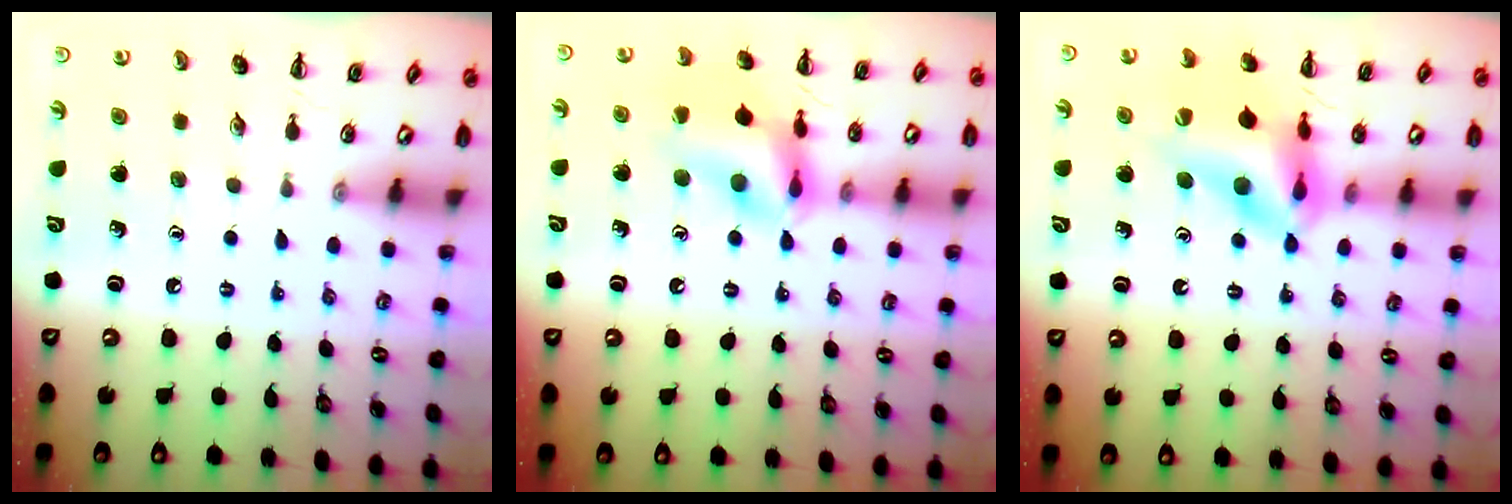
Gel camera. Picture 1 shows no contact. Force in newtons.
{"total": 13.1, "press": 13.0, "slide": 1.8}
{"total": 13.4, "press": 12.8, "slide": 4.0}